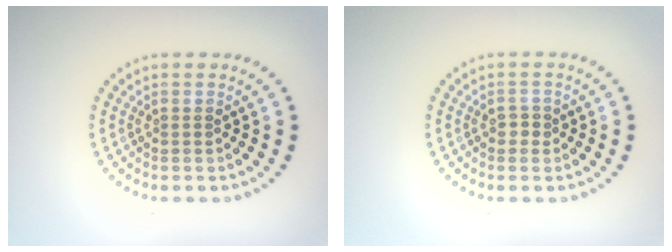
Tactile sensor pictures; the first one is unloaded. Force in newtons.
{"total": 1.1, "press": 1.1, "slide": 0.4}